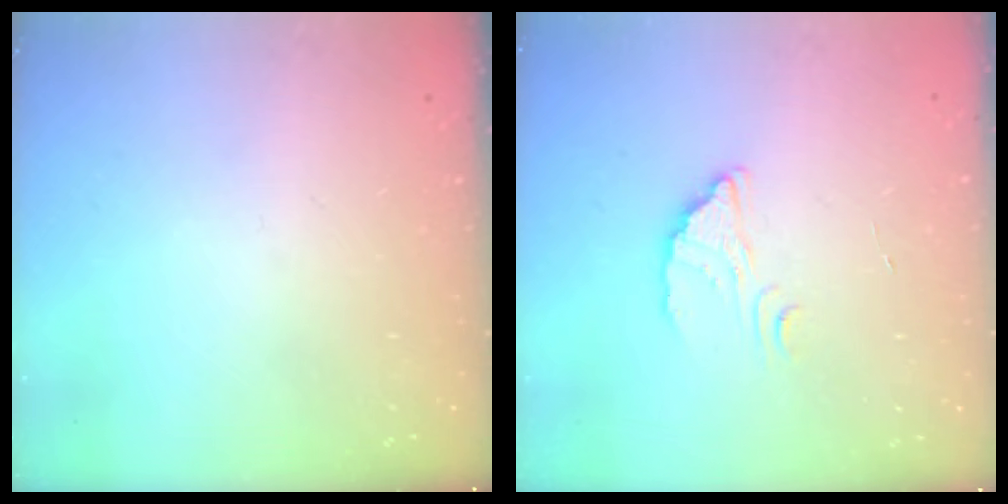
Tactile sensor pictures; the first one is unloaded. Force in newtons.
{"total": 2.7, "press": 2.7, "slide": 0.2}